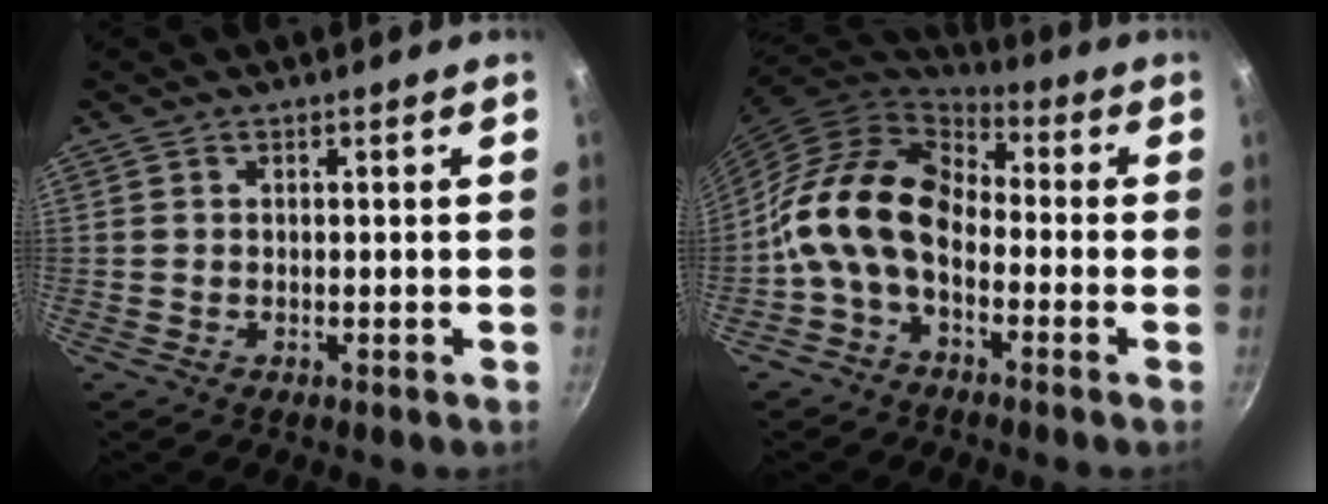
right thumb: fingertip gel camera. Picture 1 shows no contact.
{"total": 14.6, "force": [-3.2, 9.7, 10.4], "torque": [-0.169, 0.049, -0.086]}